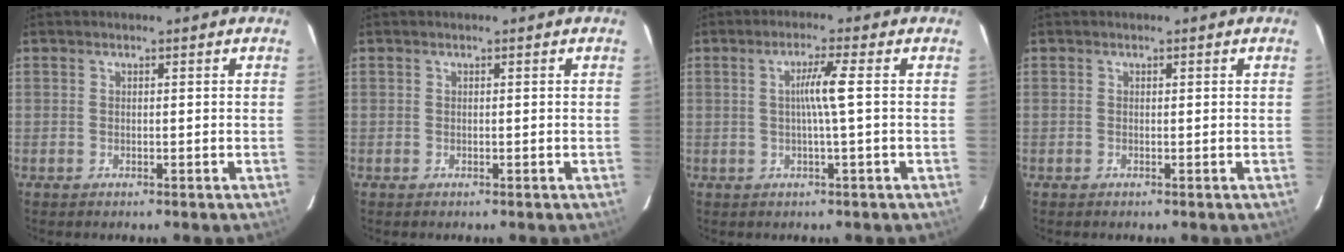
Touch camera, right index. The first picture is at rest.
{"total": 0.0}
{"total": 4.1, "force": [0.3, -1.0, 3.9], "torque": [-0.073, 0.001, 0.004]}
{"total": 0.0}